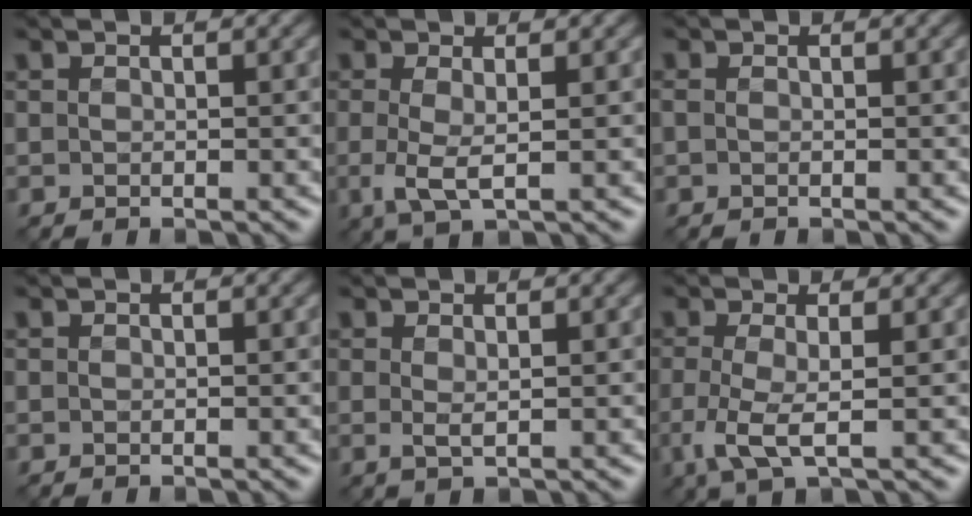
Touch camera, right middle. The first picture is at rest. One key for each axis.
{"total": 2.6, "fx": -0.1, "fy": 0.7, "fz": 2.5, "tx": -0.059, "ty": -0.003, "tz": -0.006}
{"total": 0.0}
{"total": 0.0}
{"total": 1.0, "fx": 0.3, "fy": 0.2, "fz": 0.9, "tx": -0.019, "ty": 0.002, "tz": 0.005}
{"total": 3.4, "fx": -0.7, "fy": 0.9, "fz": 3.2, "tx": -0.080, "ty": -0.005, "tz": -0.017}